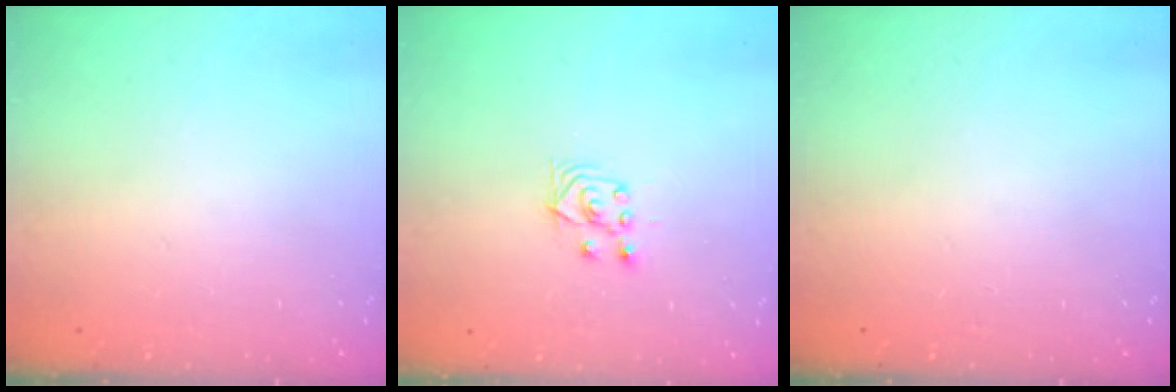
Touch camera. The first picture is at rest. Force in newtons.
{"total": 3.4, "press": 3.2, "slide": 0.9}
{"total": 0.0}